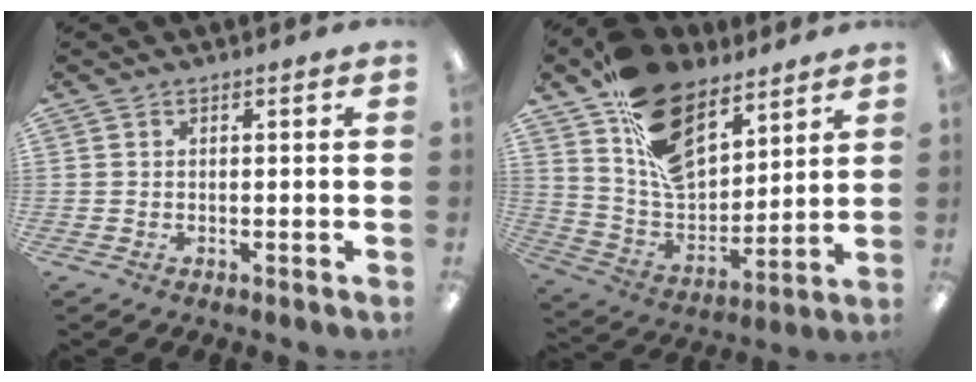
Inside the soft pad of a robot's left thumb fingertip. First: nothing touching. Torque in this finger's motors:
{"motor_torque": [0.92, 0.43, 1.74, -1.03, 0.38]}